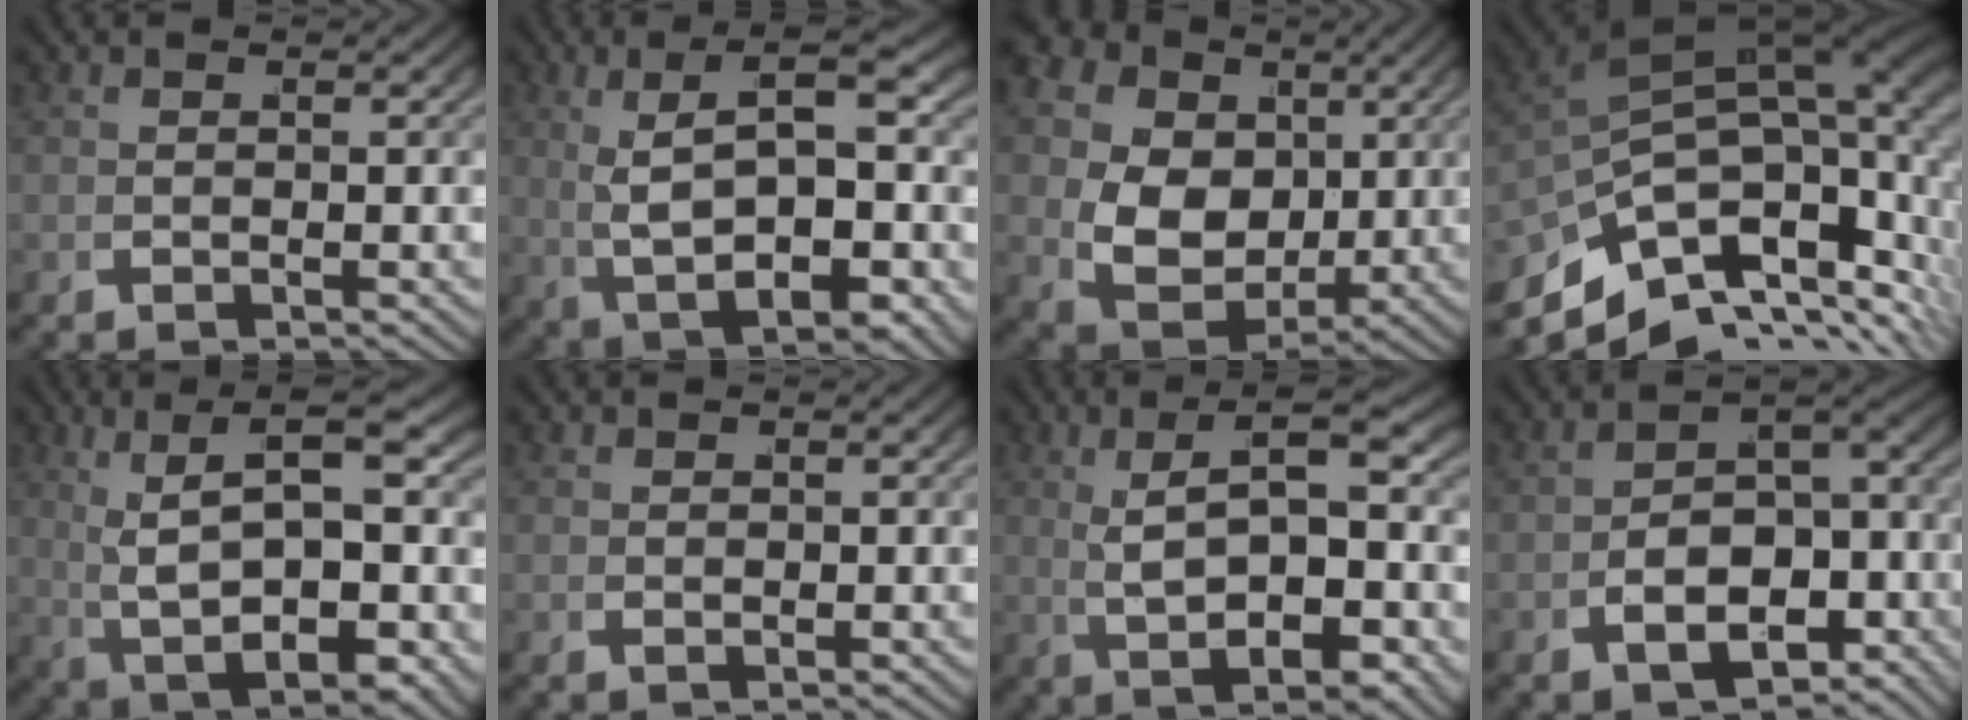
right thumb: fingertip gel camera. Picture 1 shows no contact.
{"total": 10.3, "force": [1.4, 4.9, 9.0], "torque": [-0.161, -0.001, 0.034]}
{"total": 14.5, "force": [1.9, 11.5, 8.7], "torque": [-0.183, -0.040, 0.035]}
{"total": 15.9, "force": [-1.1, 10.0, 12.4], "torque": [-0.211, -0.033, -0.006]}
{"total": 11.6, "force": [1.5, 5.8, 9.9], "torque": [-0.180, -0.012, 0.039]}
{"total": 0.6, "force": [0.2, 0.5, 0.1], "torque": [0.002, -0.005, 0.008]}
{"total": 9.5, "force": [1.5, 4.2, 8.4], "torque": [-0.143, 0.006, 0.029]}
{"total": 9.6, "force": [-2.9, 6.0, 6.8], "torque": [-0.113, -0.024, -0.034]}